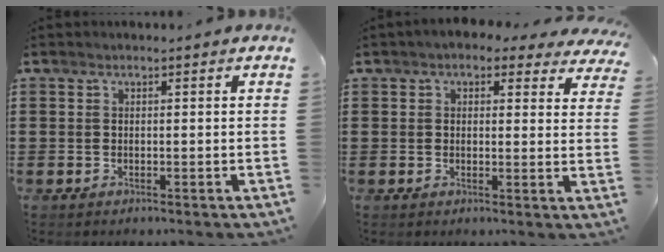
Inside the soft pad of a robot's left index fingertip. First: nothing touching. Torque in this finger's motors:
{"motor_torque": [2.14, 0.00, 0.81, 0.07]}